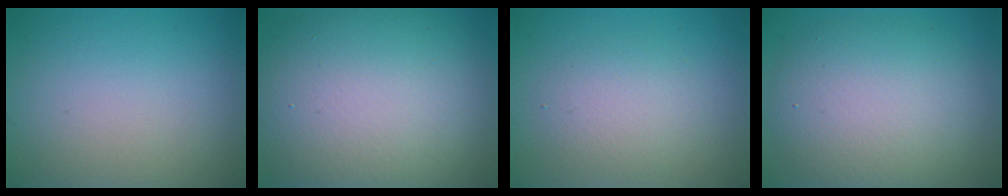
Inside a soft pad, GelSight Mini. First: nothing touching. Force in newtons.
{"total": 14.7, "press": 14.7, "slide": 0.9}
{"total": 2.9, "press": 2.9, "slide": 0.3}
{"total": 8.3, "press": 8.3, "slide": 0.4}